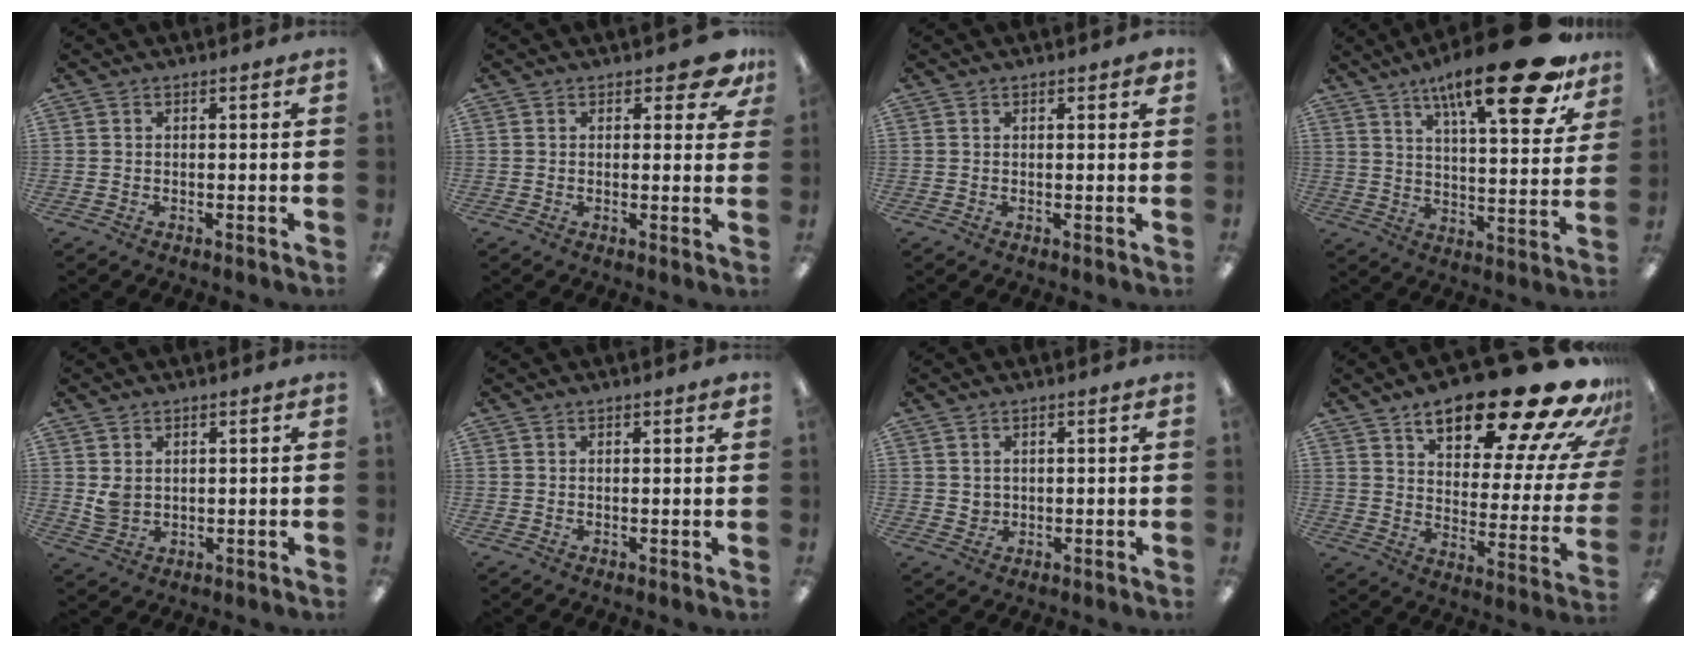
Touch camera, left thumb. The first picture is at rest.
{"total": 6.0, "force": [3.6, 2.7, 4.0], "torque": [-0.046, -0.014, 0.058]}
{"total": 1.7, "force": [0.9, 0.5, 1.3], "torque": [-0.012, -0.004, 0.011]}
{"total": 23.5, "force": [15.1, 6.7, 16.8], "torque": [-0.251, -0.082, 0.237]}
{"total": 3.4, "force": [1.4, 2.5, 1.8], "torque": [-0.031, 0.000, 0.025]}
{"total": 1.3, "force": [0.7, 0.3, 1.1], "torque": [-0.013, -0.002, 0.010]}
{"total": 2.0, "force": [0.8, 1.7, 0.6], "torque": [-0.006, 0.000, 0.012]}
{"total": 26.4, "force": [17.9, 7.8, 17.8], "torque": [-0.238, -0.126, 0.279]}